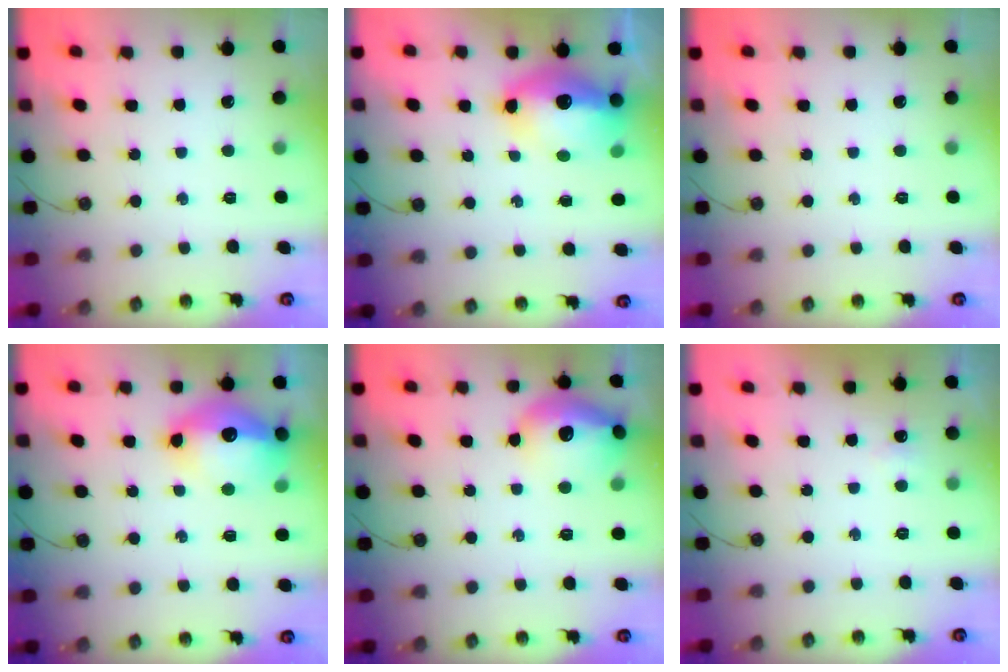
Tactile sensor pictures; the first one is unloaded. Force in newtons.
{"total": 14.8, "press": 14.7, "slide": 1.6}
{"total": 0.0}
{"total": 15.1, "press": 15.1, "slide": 1.2}
{"total": 15.9, "press": 15.8, "slide": 1.1}
{"total": 2.8, "press": 2.7, "slide": 0.6}